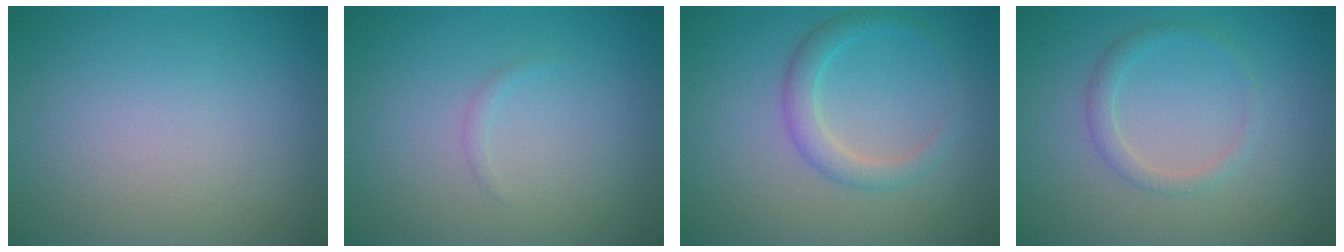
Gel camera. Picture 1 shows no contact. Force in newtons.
{"total": 0.5, "press": 0.5, "slide": 0.0}
{"total": 2.3, "press": 2.3, "slide": 0.2}
{"total": 1.5, "press": 1.5, "slide": 0.1}